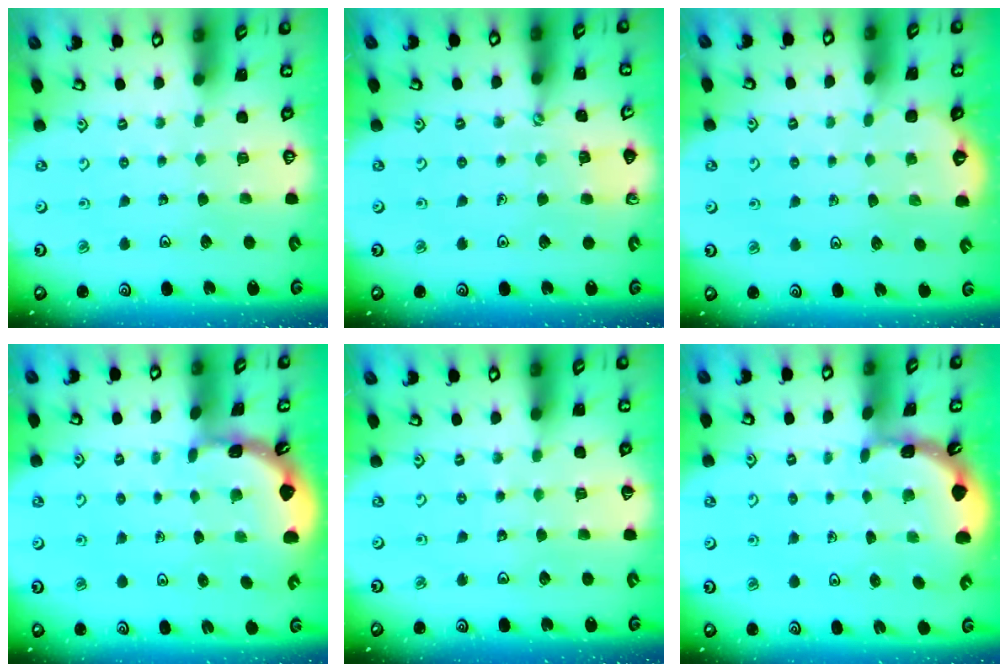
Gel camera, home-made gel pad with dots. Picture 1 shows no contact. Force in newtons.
{"total": 2.7, "press": 2.7, "slide": 0.4}
{"total": 1.6, "press": 1.5, "slide": 0.5}
{"total": 1.7, "press": 1.7, "slide": 0.1}
{"total": 2.7, "press": 2.6, "slide": 0.3}
{"total": 1.7, "press": 1.7, "slide": 0.1}